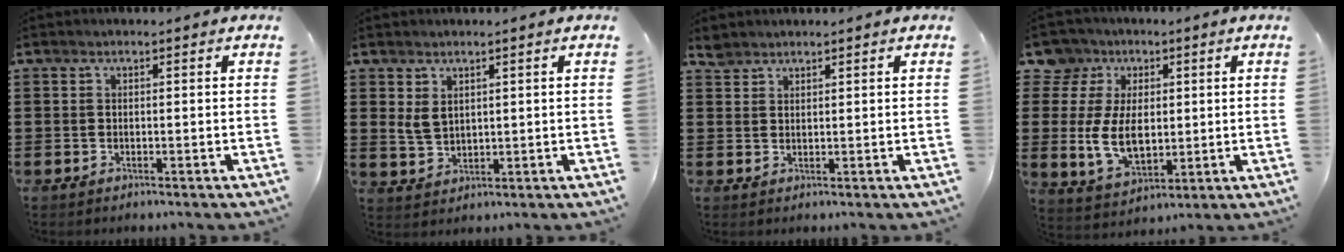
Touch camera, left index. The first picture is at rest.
{"total": 3.2, "force": [1.5, 2.1, 2.0], "torque": [-0.050, 0.004, 0.025]}
{"total": 2.7, "force": [2.6, 0.9, 0.3], "torque": [-0.014, 0.000, 0.051]}
{"total": 11.4, "force": [0.3, 8.6, 7.5], "torque": [-0.191, -0.001, 0.004]}